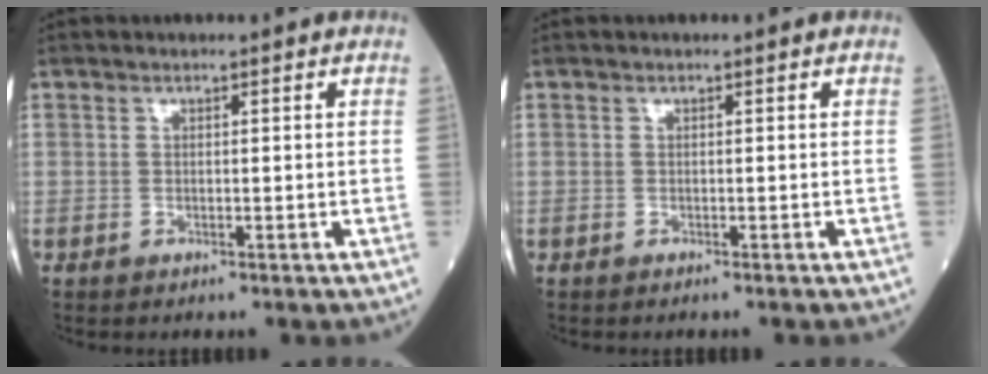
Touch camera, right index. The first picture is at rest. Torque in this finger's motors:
{"motor_torque": [-0.07, -0.06, 0.09, 0.02]}